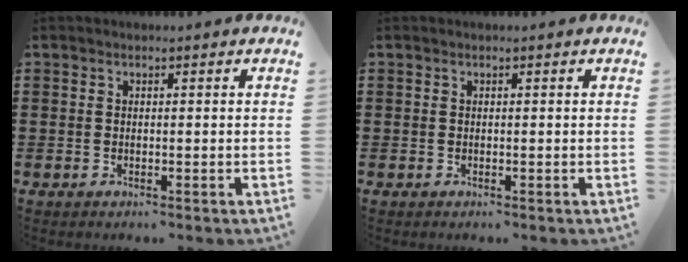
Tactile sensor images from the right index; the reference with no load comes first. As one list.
[{"total": 0.0}]